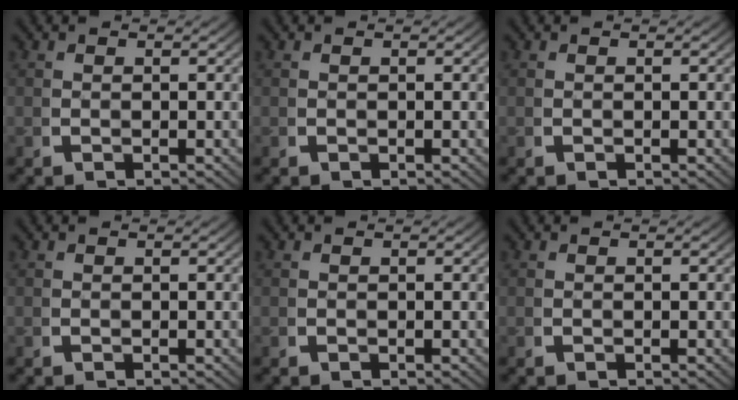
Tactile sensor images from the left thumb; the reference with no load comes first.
{"total": 0.0}
{"total": 0.0}
{"total": 0.0}
{"total": 0.0}
{"total": 0.0}